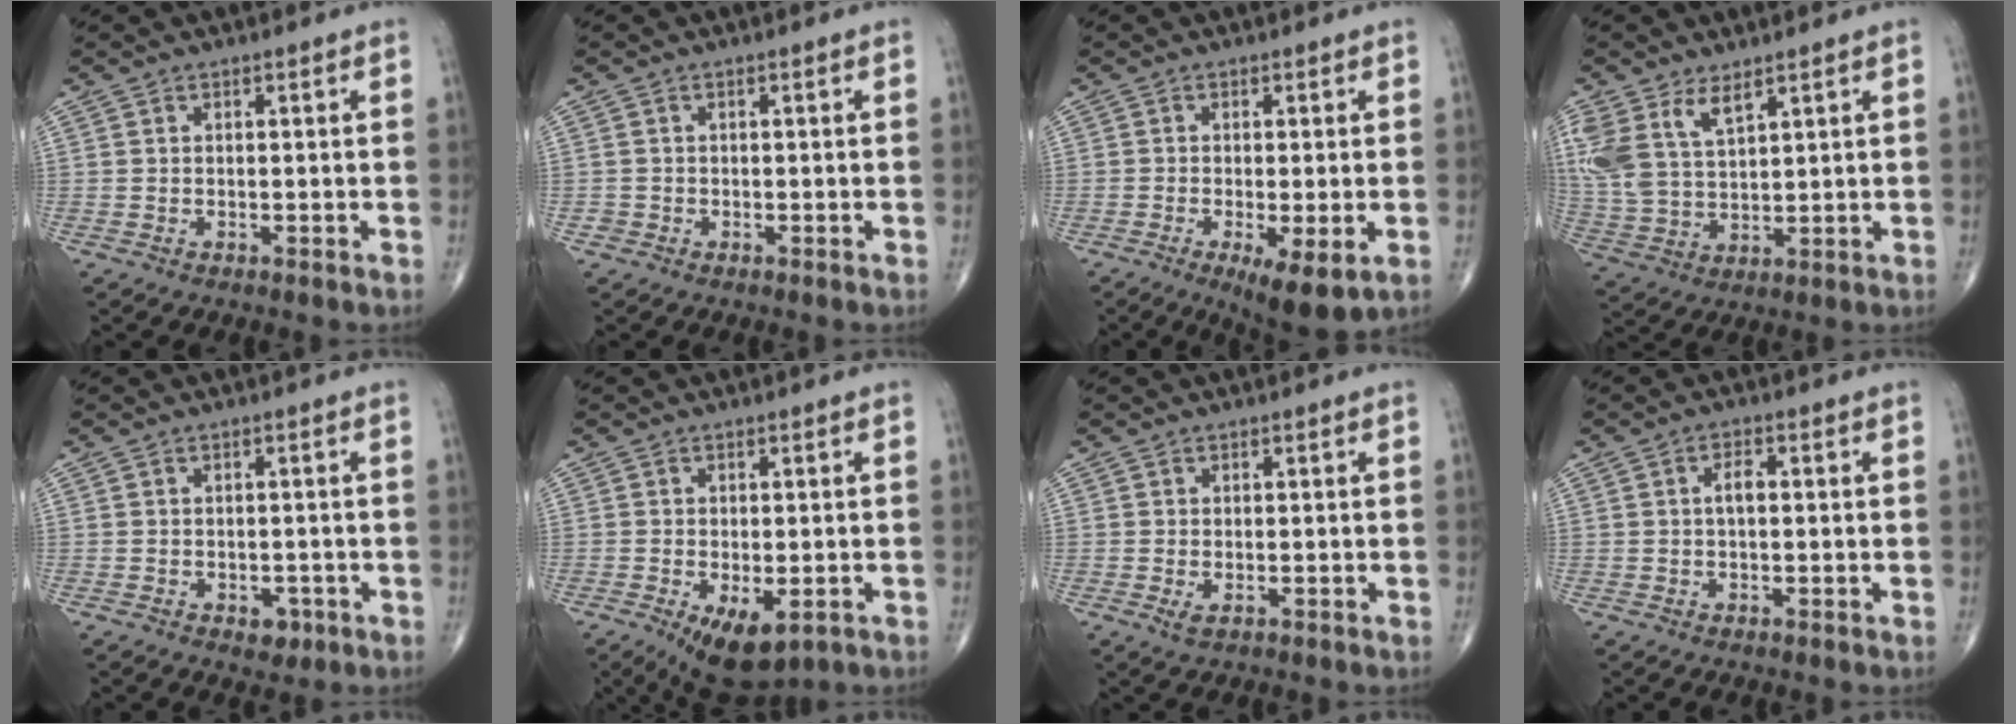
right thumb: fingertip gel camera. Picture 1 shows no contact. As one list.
[{"total": 0.9, "force": [-0.3, 0.8, 0.0], "torque": [-0.001, 0.003, -0.009]}, {"total": 7.8, "force": [-2.8, 2.1, 7.0], "torque": [-0.109, -0.018, -0.041]}, {"total": 11.3, "force": [5.9, 5.9, 7.6], "torque": [-0.164, -0.015, 0.129]}, {"total": 2.6, "force": [-1.2, 1.8, 1.4], "torque": [-0.005, 0.003, -0.012]}, {"total": 8.7, "force": [-3.9, 4.2, 6.5], "torque": [-0.098, -0.008, -0.053]}, {"total": 1.4, "force": [-0.5, 0.7, 1.2], "torque": [-0.024, -0.005, -0.007]}, {"total": 2.4, "force": [0.1, 1.2, 2.1], "torque": [-0.037, 0.007, -0.002]}]